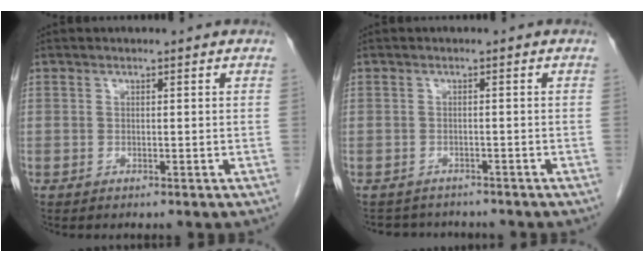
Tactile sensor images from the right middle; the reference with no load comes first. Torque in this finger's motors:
{"motor_torque": [0.05, -0.02, -0.07, -0.01]}